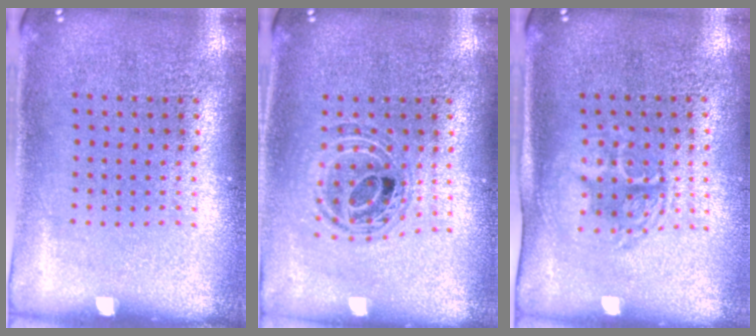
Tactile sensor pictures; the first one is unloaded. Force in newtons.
{"total": 0.9, "press": 0.9, "slide": 0.2}
{"total": 1.6, "press": 1.4, "slide": 0.8}